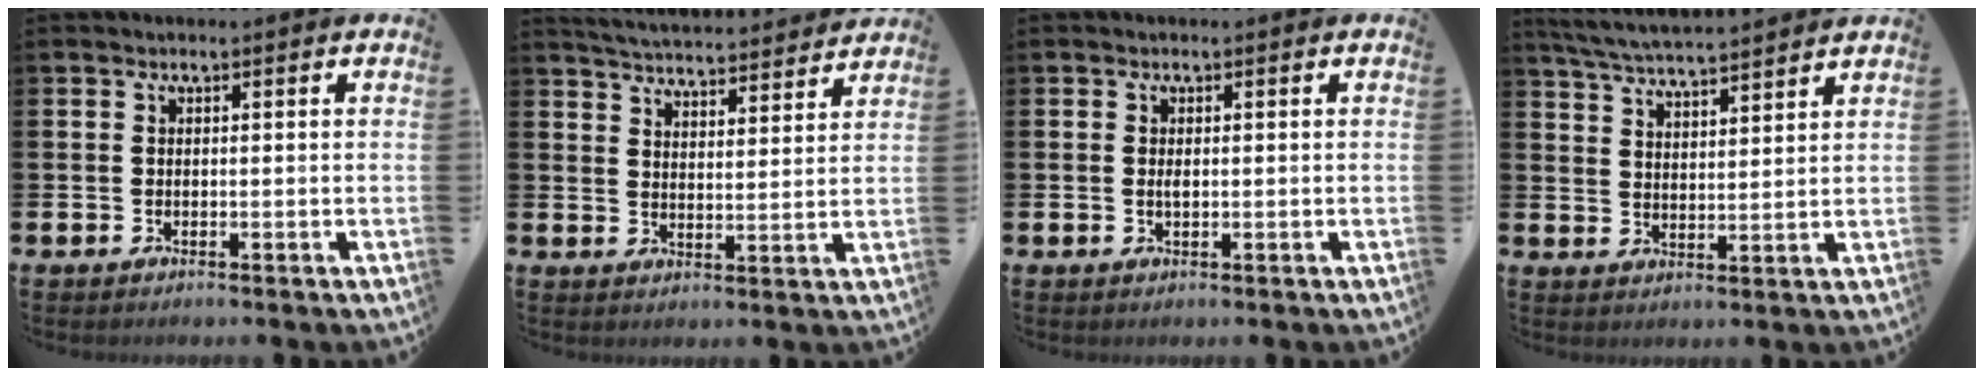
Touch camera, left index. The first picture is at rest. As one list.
[{"total": 5.2, "force": [5.2, 0.3, 0.3], "torque": [-0.018, -0.043, 0.090]}, {"total": 0.8, "force": [0.1, 0.3, 0.7], "torque": [-0.008, -0.002, 0.001]}, {"total": 5.7, "force": [5.6, 0.0, 0.9], "torque": [-0.039, -0.033, 0.100]}]